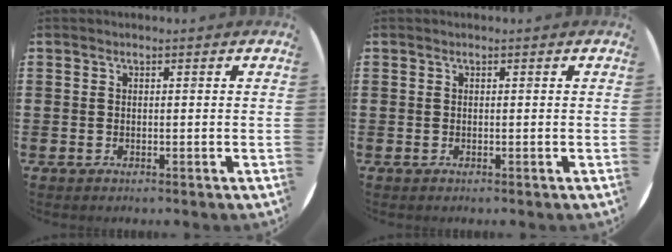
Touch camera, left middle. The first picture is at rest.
{"total": 0.0}